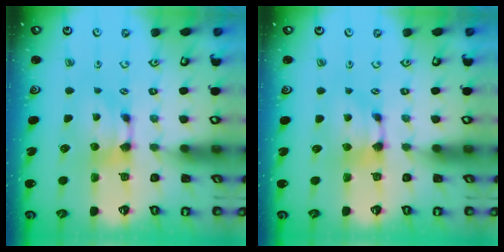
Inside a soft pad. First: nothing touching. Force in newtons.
{"total": 1.1, "press": 0.4, "slide": 1.1}